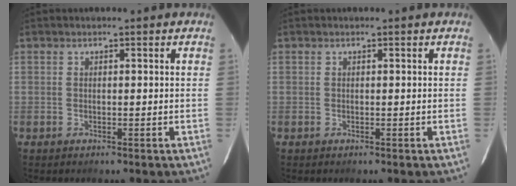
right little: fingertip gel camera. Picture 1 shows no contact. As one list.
[{"total": 0.0}]